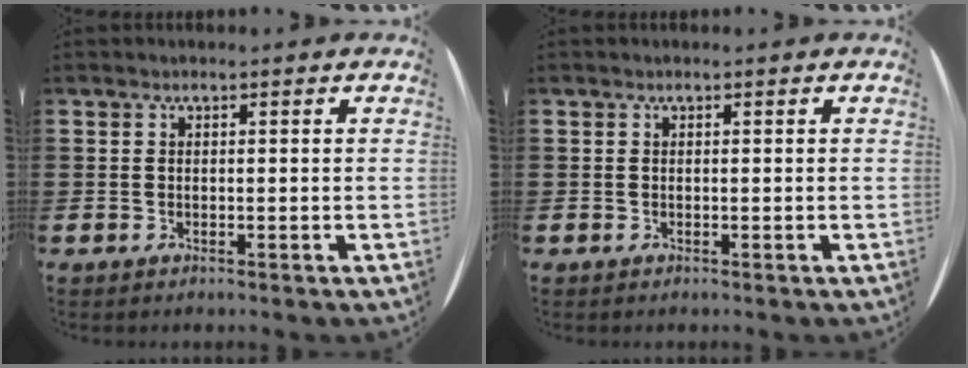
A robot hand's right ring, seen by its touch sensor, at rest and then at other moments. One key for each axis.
{"total": 0.0}